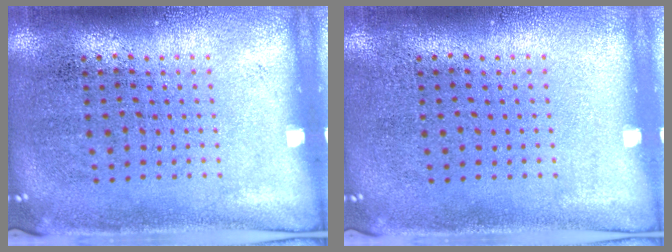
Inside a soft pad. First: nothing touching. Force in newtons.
{"total": 0.0}